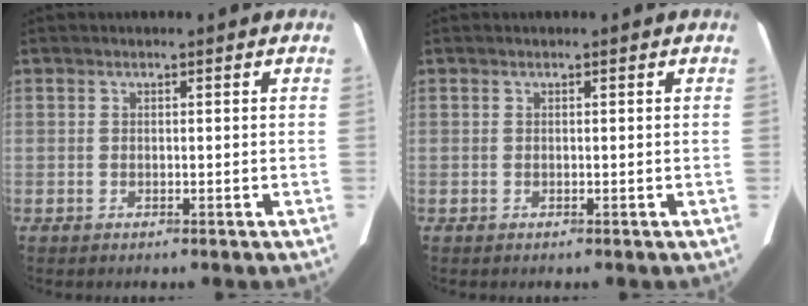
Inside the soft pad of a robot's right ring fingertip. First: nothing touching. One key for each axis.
{"total": 0.0}